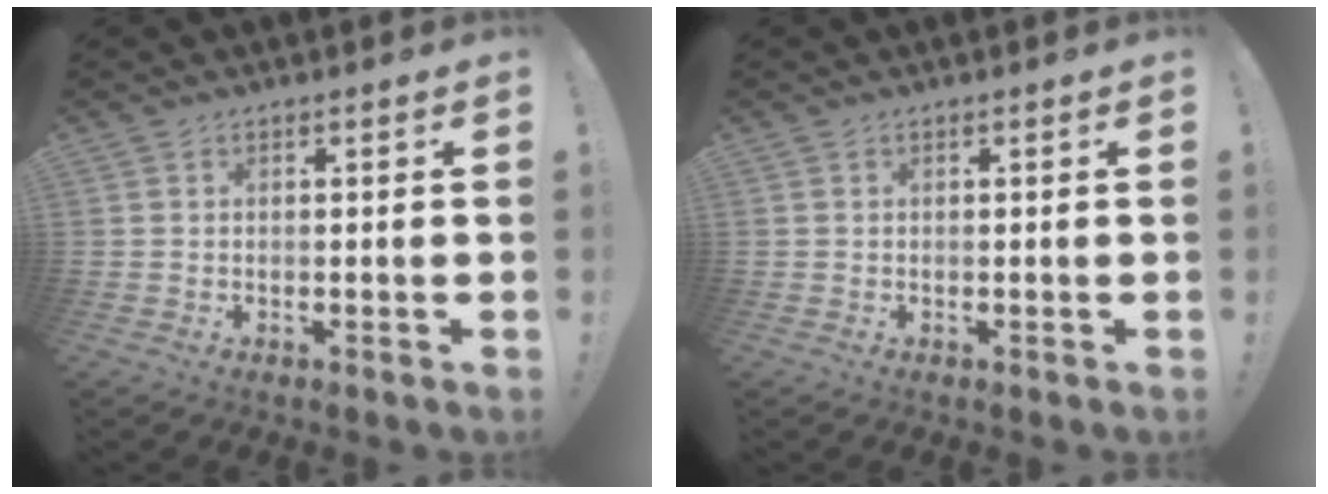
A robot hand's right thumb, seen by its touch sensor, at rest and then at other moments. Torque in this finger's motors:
{"motor_torque": [0.00, 0.00, 0.01, -0.01, 0.00]}